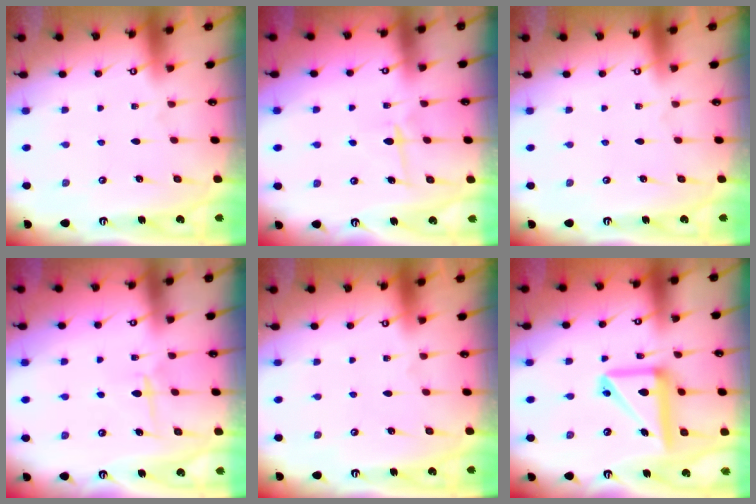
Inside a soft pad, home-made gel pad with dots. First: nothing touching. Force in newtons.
{"total": 5.2, "press": 5.1, "slide": 0.6}
{"total": 0.0}
{"total": 5.9, "press": 5.9, "slide": 0.9}
{"total": 0.0}
{"total": 14.4, "press": 14.2, "slide": 2.3}